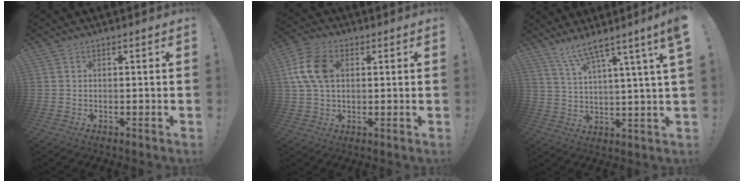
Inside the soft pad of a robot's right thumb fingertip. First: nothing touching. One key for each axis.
{"total": 12.1, "fx": 2.4, "fy": 8.0, "fz": 8.7, "tx": -0.173, "ty": 0.009, "tz": 0.049}
{"total": 8.8, "fx": 5.8, "fy": 0.2, "fz": 6.7, "tx": -0.119, "ty": -0.036, "tz": 0.089}